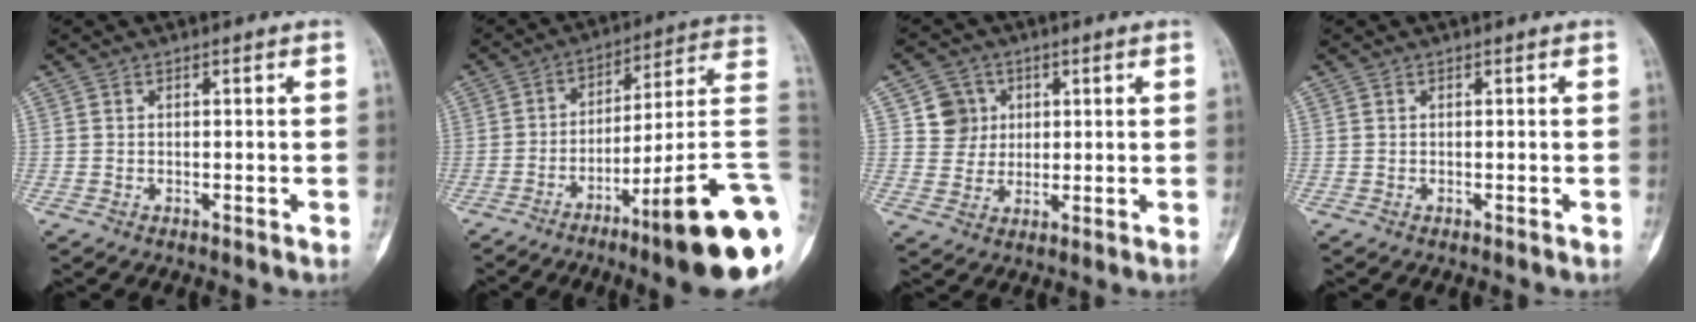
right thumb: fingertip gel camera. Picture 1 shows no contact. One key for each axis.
{"total": 22.4, "fx": -8.9, "fy": 2.4, "fz": 20.4, "tx": -0.228, "ty": 0.055, "tz": -0.130}
{"total": 6.0, "fx": 1.8, "fy": 5.6, "fz": 1.1, "tx": 0.011, "ty": -0.002, "tz": 0.031}
{"total": 0.0}